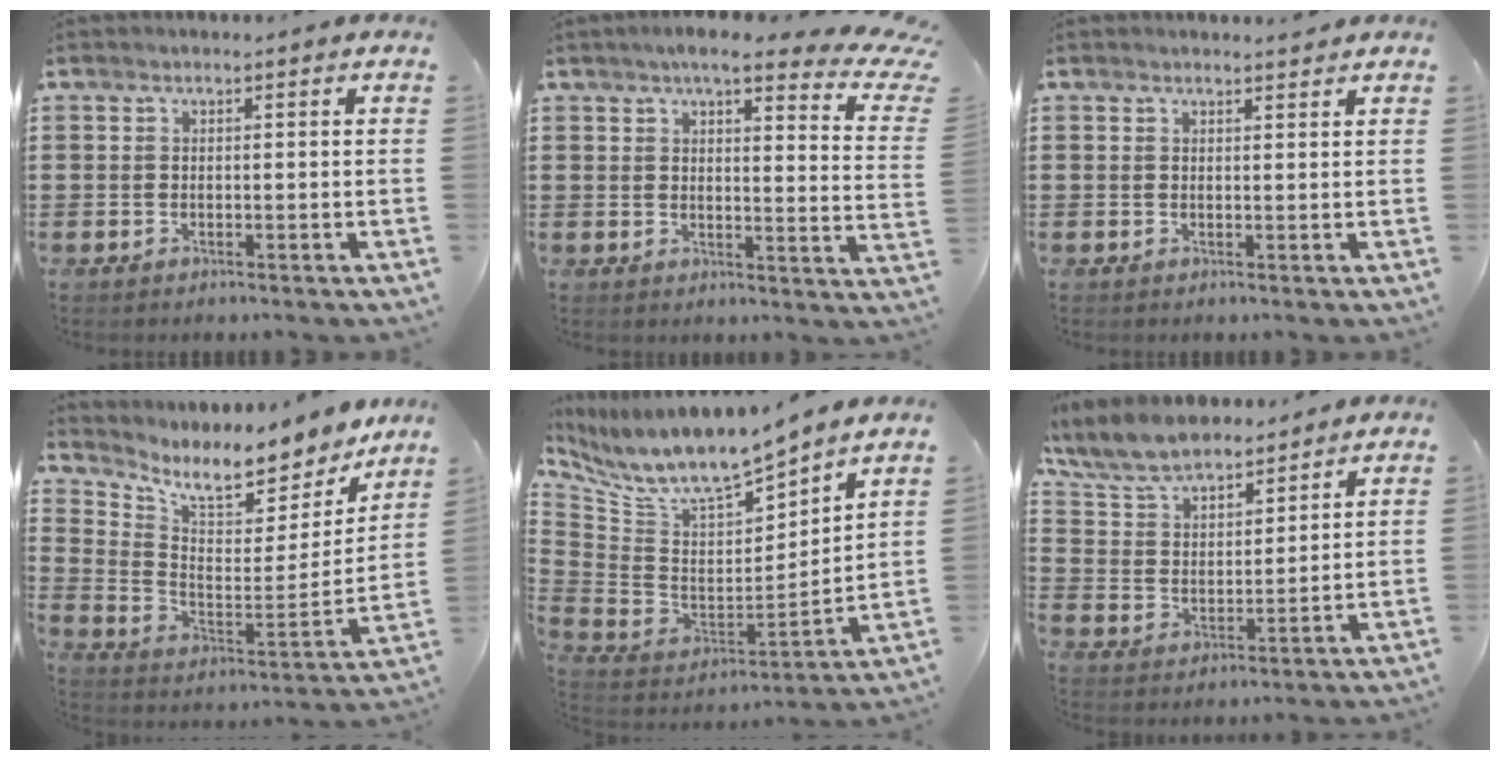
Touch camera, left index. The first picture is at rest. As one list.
[{"total": 6.6, "force": [5.3, 1.3, 3.7], "torque": [-0.067, -0.022, 0.086]}, {"total": 1.3, "force": [1.3, 0.1, 0.1], "torque": [-0.005, 0.000, 0.026]}, {"total": 8.2, "force": [6.8, 2.0, 4.1], "torque": [-0.098, -0.056, 0.110]}, {"total": 8.7, "force": [7.8, 1.5, 3.4], "torque": [-0.103, -0.063, 0.135]}, {"total": 8.1, "force": [7.4, 2.0, 2.8], "torque": [-0.087, -0.028, 0.134]}]